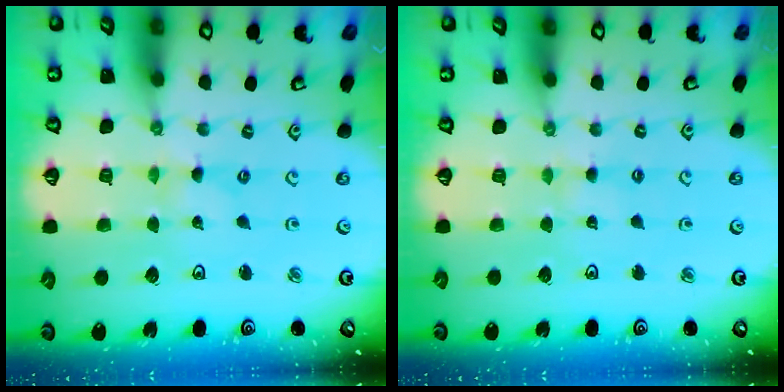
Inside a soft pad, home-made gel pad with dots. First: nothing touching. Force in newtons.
{"total": 2.0, "press": 2.0, "slide": 0.3}